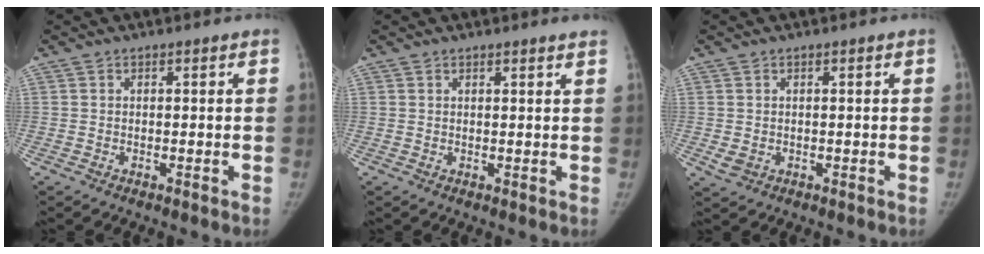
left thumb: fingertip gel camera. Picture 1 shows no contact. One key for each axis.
{"total": 1.6, "fx": 1.4, "fy": -0.1, "fz": 0.7, "tx": -0.004, "ty": -0.004, "tz": 0.014}
{"total": 1.9, "fx": -0.3, "fy": 1.5, "fz": 1.0, "tx": -0.018, "ty": -0.002, "tz": 0.001}